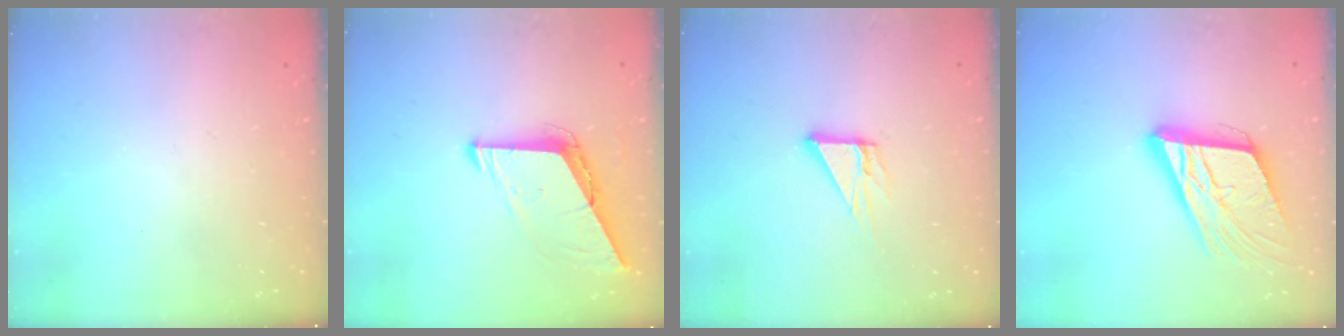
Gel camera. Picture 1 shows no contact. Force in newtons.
{"total": 7.1, "press": 7.1, "slide": 0.5}
{"total": 5.5, "press": 5.5, "slide": 0.3}
{"total": 16.9, "press": 16.5, "slide": 3.6}